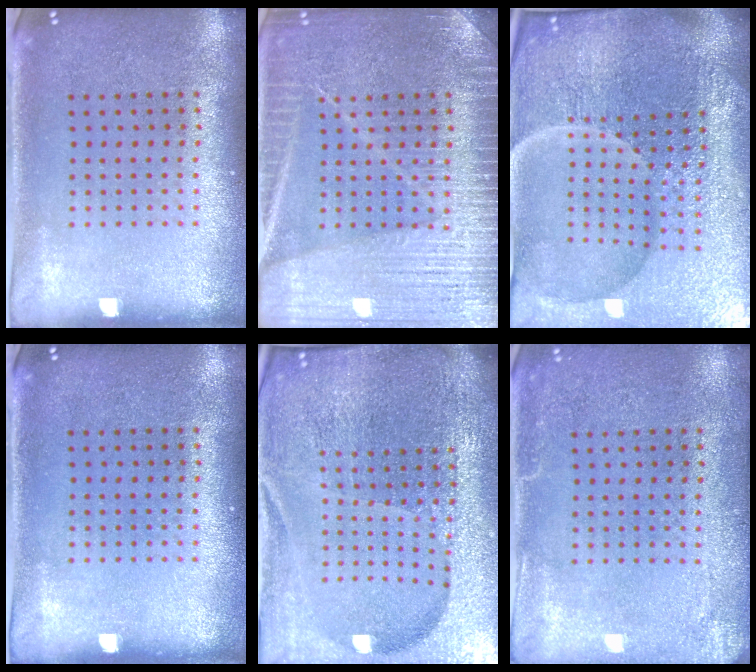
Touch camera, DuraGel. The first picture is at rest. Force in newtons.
{"total": 3.9, "press": 3.9, "slide": 0.5}
{"total": 6.6, "press": 5.9, "slide": 2.9}
{"total": 0.0}
{"total": 6.7, "press": 5.8, "slide": 3.3}
{"total": 2.6, "press": 2.6, "slide": 0.3}